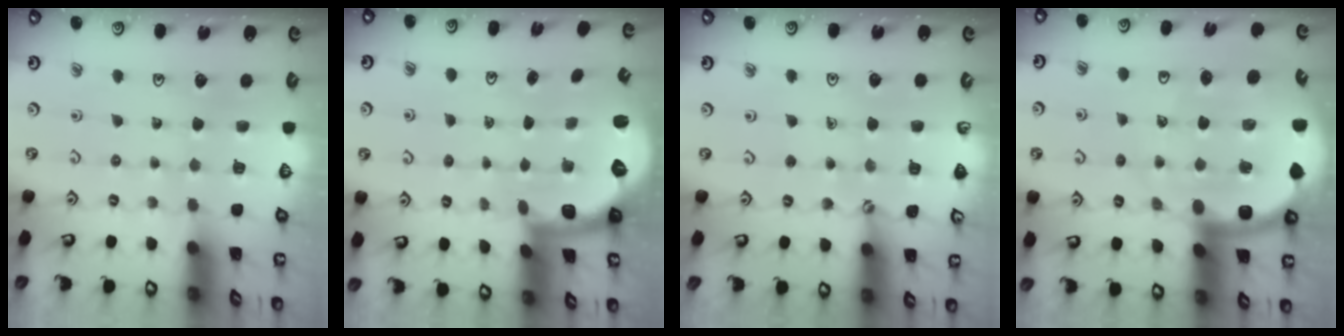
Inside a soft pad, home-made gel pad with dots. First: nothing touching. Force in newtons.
{"total": 1.8, "press": 1.8, "slide": 0.5}
{"total": 0.9, "press": 0.9, "slide": 0.1}
{"total": 14.5, "press": 14.0, "slide": 3.5}